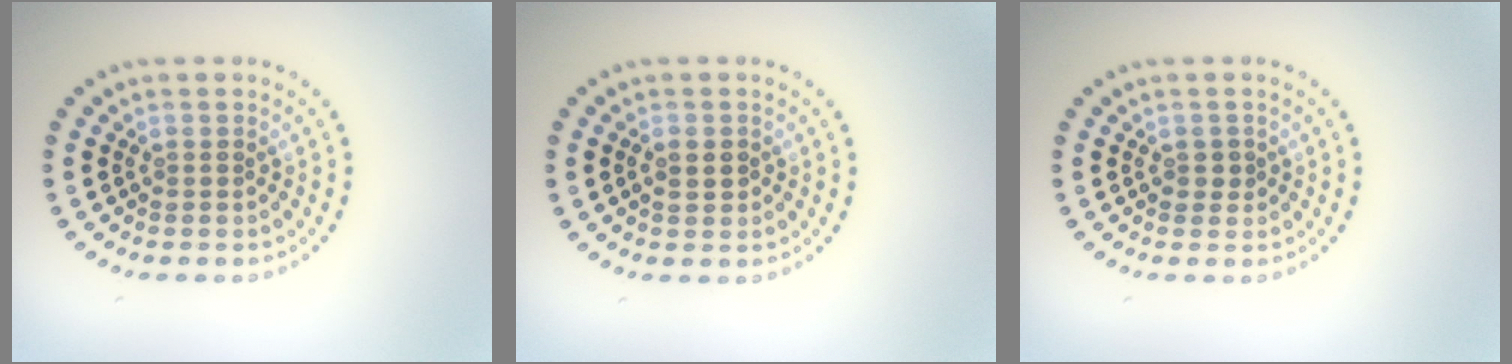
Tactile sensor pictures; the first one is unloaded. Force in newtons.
{"total": 1.2, "press": 1.1, "slide": 0.1}
{"total": 1.0, "press": 1.0, "slide": 0.2}